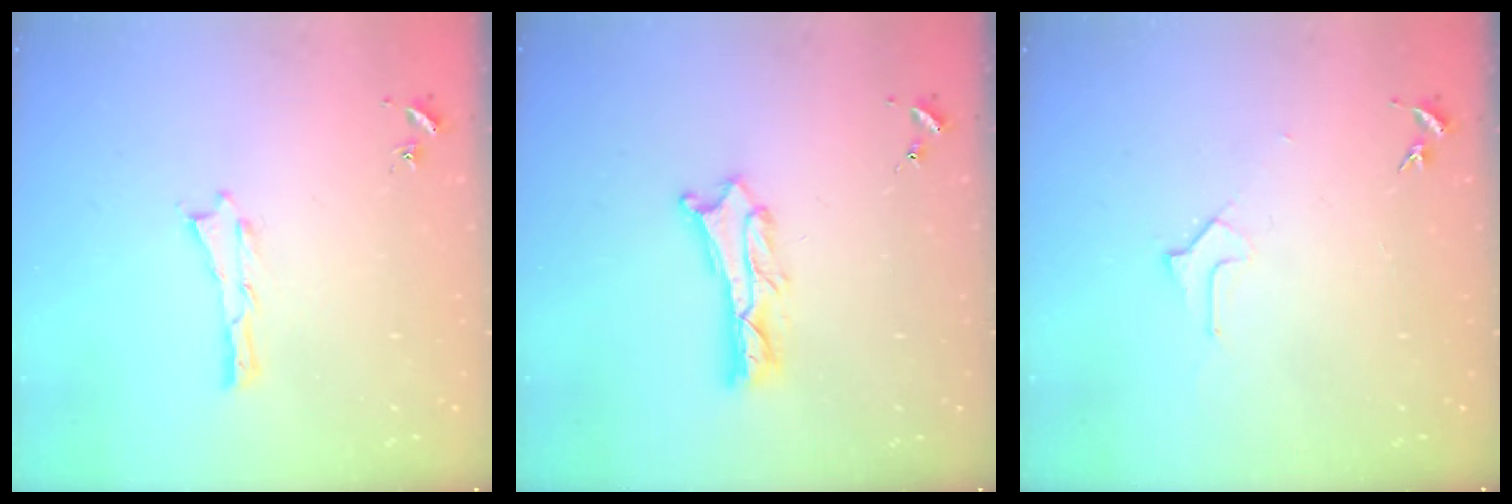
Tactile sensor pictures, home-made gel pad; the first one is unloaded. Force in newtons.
{"total": 2.6, "press": 2.6, "slide": 0.3}
{"total": 1.6, "press": 1.6, "slide": 0.1}